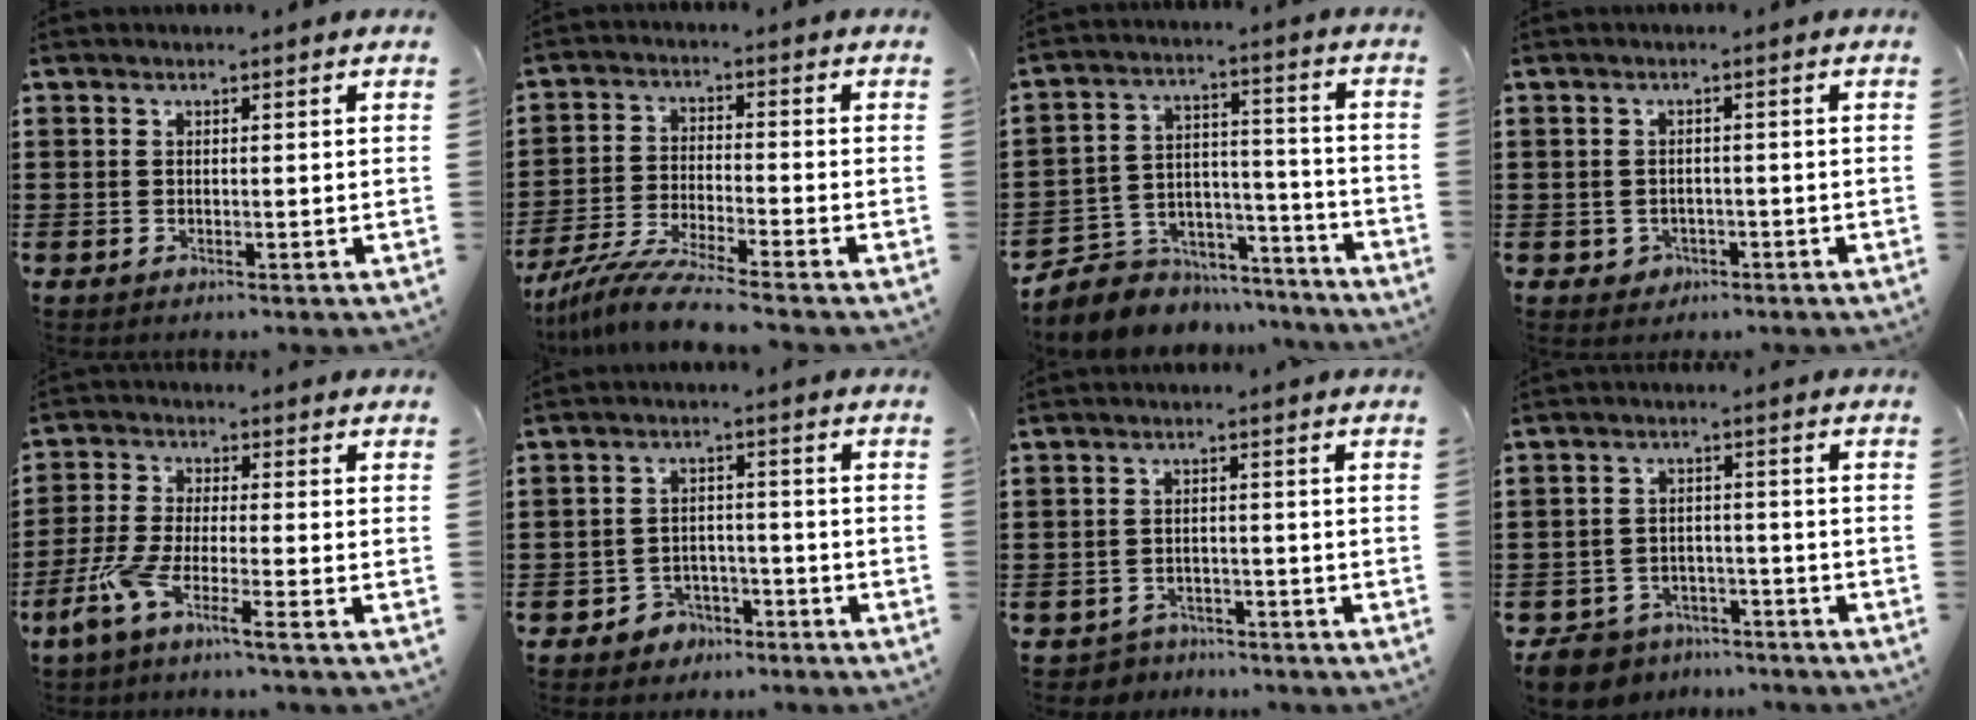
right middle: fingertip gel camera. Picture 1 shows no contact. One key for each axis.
{"total": 7.5, "fx": -6.7, "fy": -0.3, "fz": 3.3, "tx": -0.072, "ty": -0.011, "tz": -0.131}
{"total": 5.9, "fx": -4.9, "fy": 3.4, "fz": -0.2, "tx": -0.017, "ty": 0.006, "tz": -0.096}
{"total": 1.5, "fx": -0.9, "fy": 1.1, "fz": 0.2, "tx": -0.012, "ty": -0.002, "tz": -0.021}
{"total": 6.2, "fx": -4.1, "fy": 0.2, "fz": 4.6, "tx": -0.118, "ty": -0.018, "tz": -0.084}
{"total": 3.4, "fx": -3.0, "fy": 1.5, "fz": 0.2, "tx": -0.013, "ty": 0.004, "tz": -0.063}
{"total": 2.7, "fx": -2.6, "fy": 0.7, "fz": -0.3, "tx": -0.005, "ty": -0.002, "tz": -0.058}
{"total": 5.9, "fx": -5.6, "fy": 1.6, "fz": 0.8, "tx": -0.038, "ty": 0.007, "tz": -0.118}